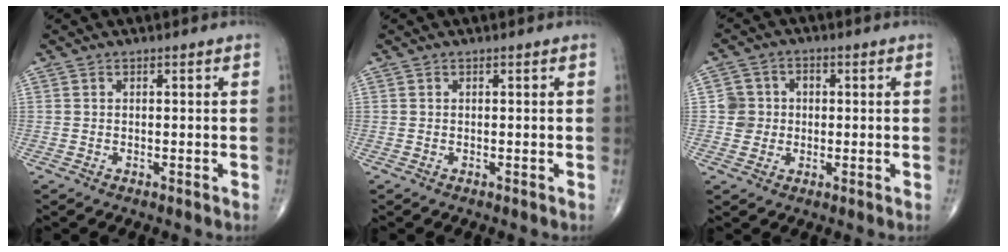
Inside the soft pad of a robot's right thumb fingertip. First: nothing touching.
{"total": 0.0}
{"total": 5.0, "force": [0.0, 4.9, 1.1], "torque": [0.011, 0.010, -0.006]}